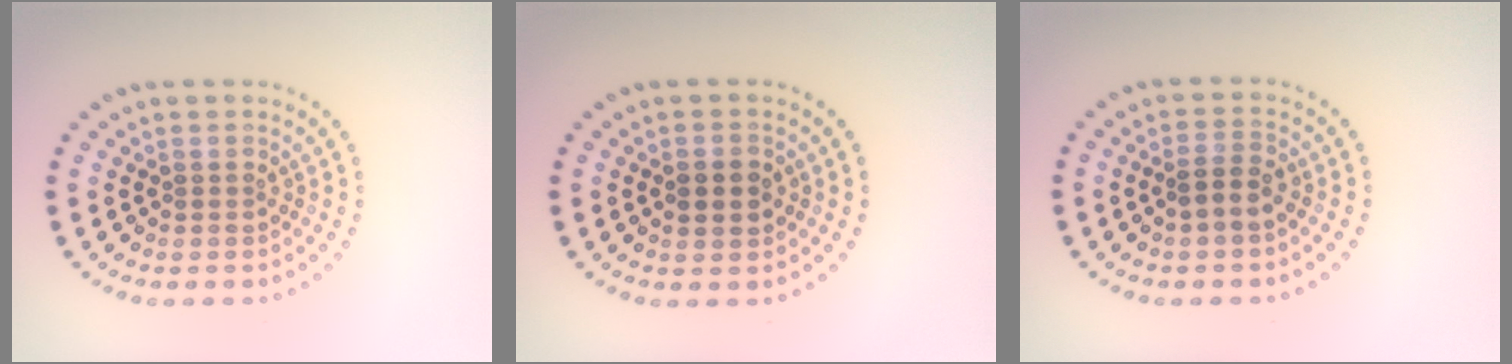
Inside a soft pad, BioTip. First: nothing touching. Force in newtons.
{"total": 2.2, "press": 2.1, "slide": 0.1}
{"total": 2.0, "press": 1.9, "slide": 0.6}